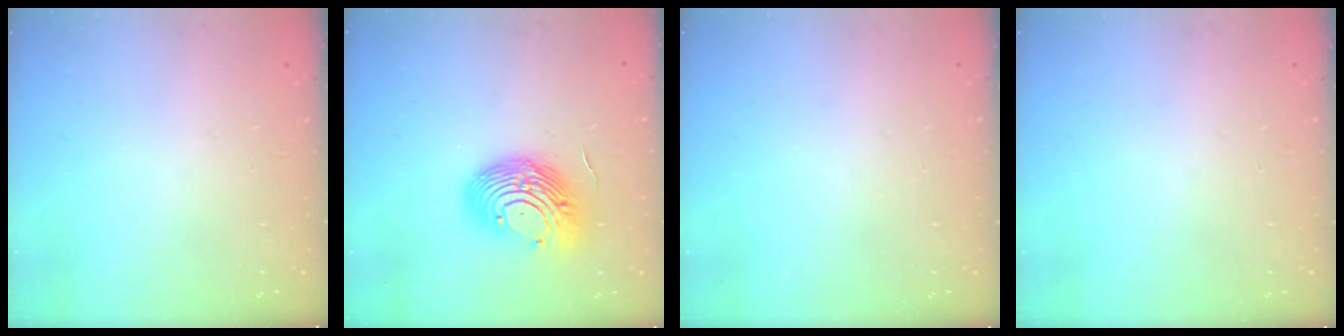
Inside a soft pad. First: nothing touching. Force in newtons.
{"total": 13.3, "press": 12.8, "slide": 3.9}
{"total": 0.0}
{"total": 0.0}